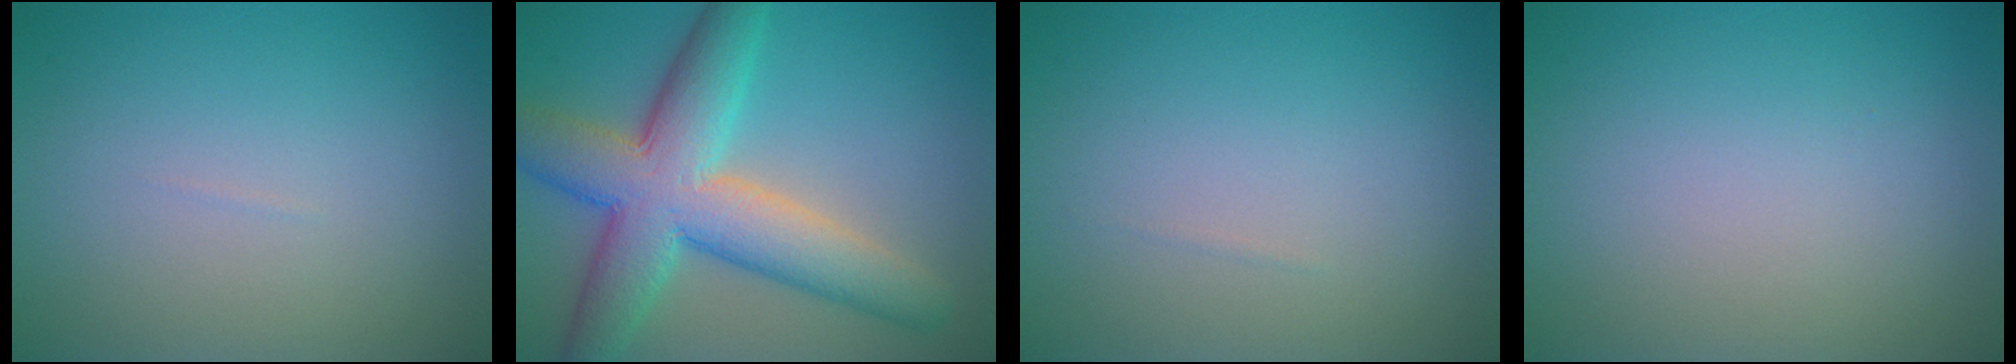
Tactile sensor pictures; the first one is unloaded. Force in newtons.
{"total": 9.7, "press": 9.7, "slide": 0.4}
{"total": 0.0}
{"total": 0.0}